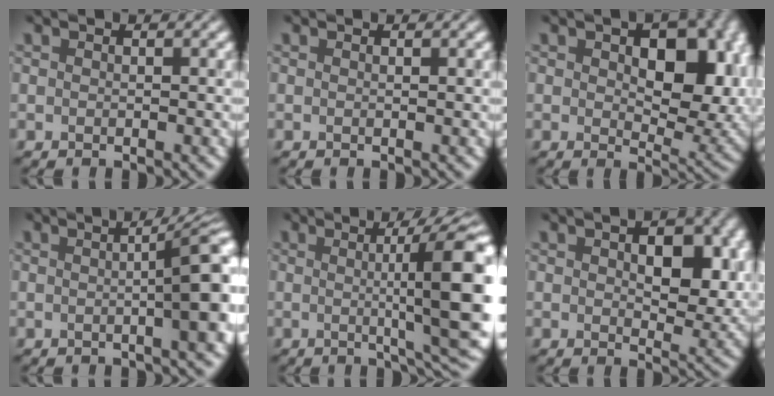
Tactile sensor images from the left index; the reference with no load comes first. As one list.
[{"total": 0.0}, {"total": 10.0, "force": [1.5, 5.6, 8.2], "torque": [-0.111, -0.007, 0.026]}, {"total": 7.1, "force": [-0.2, 1.6, 6.9], "torque": [-0.069, 0.007, 0.002]}, {"total": 12.0, "force": [0.7, 2.4, 11.8], "torque": [-0.137, 0.003, 0.013]}, {"total": 6.5, "force": [1.1, 3.5, 5.3], "torque": [-0.068, -0.006, 0.021]}]